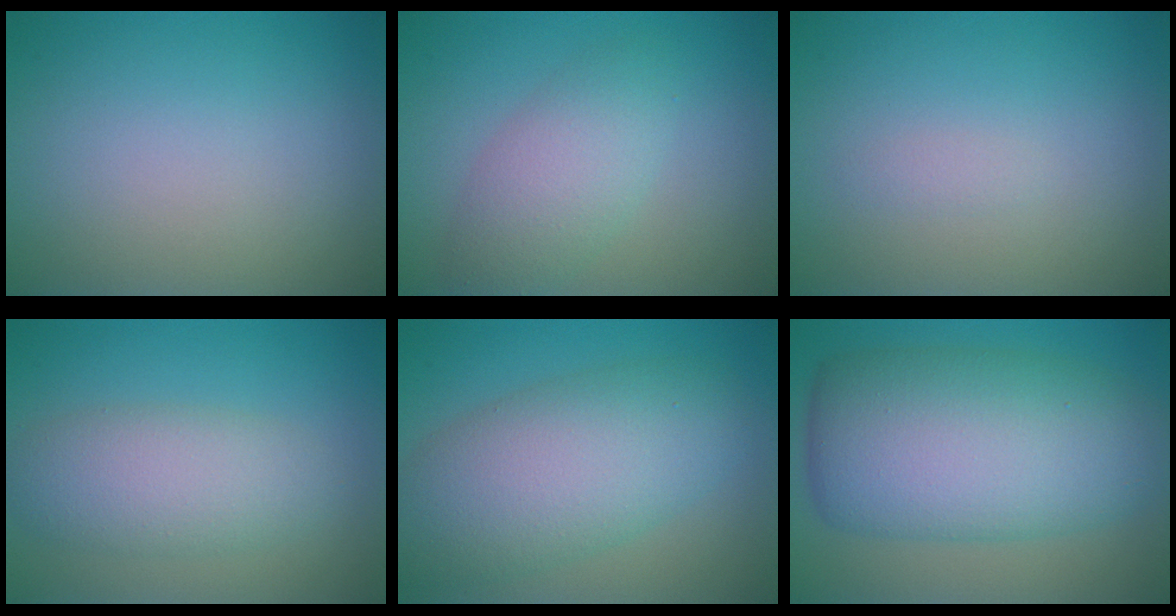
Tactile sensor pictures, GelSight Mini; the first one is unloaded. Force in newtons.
{"total": 4.0, "press": 4.0, "slide": 0.0}
{"total": 0.6, "press": 0.6, "slide": 0.0}
{"total": 4.5, "press": 4.5, "slide": 0.4}
{"total": 8.1, "press": 8.1, "slide": 0.3}
{"total": 11.7, "press": 11.7, "slide": 0.0}